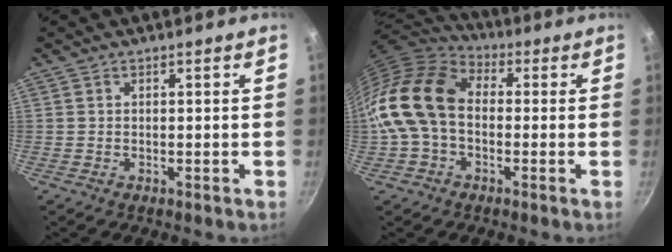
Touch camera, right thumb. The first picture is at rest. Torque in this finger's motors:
{"motor_torque": [2.35, 2.66, 1.05, -0.90, 0.51]}